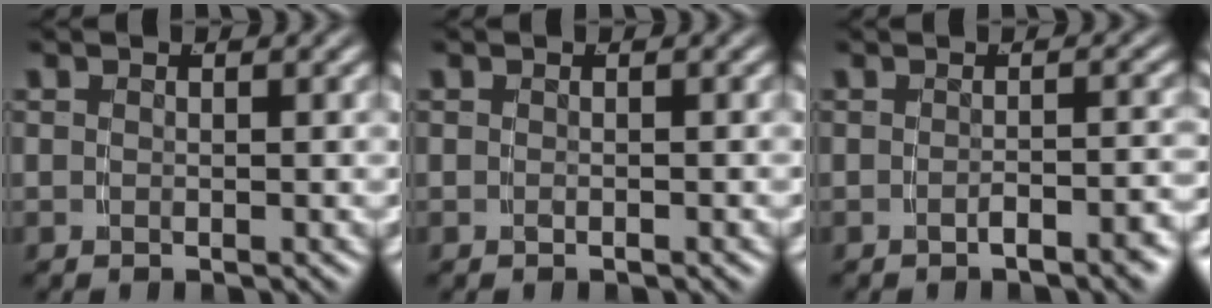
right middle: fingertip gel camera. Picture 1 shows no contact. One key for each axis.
{"total": 0.6, "fx": -0.3, "fy": -0.5, "fz": 0.0, "tx": 0.000, "ty": 0.001, "tz": -0.004}
{"total": 2.2, "fx": -1.8, "fy": -0.3, "fz": 1.2, "tx": -0.014, "ty": 0.009, "tz": -0.031}